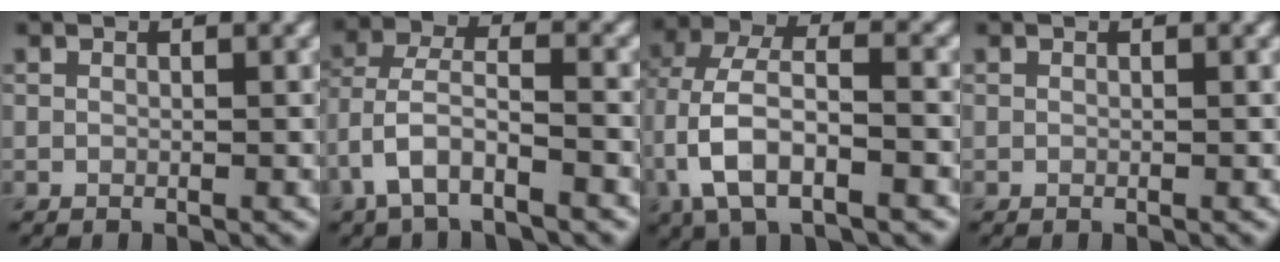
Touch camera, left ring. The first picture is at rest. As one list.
[{"total": 5.2, "force": [-2.7, 2.3, 3.8], "torque": [-0.078, 0.005, -0.060]}, {"total": 8.6, "force": [-2.2, 4.6, 6.9], "torque": [-0.141, 0.011, -0.048]}, {"total": 0.0}]